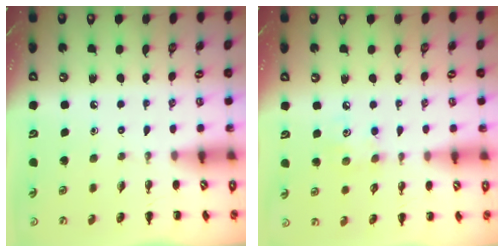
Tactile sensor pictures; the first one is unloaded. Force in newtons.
{"total": 5.0, "press": 4.9, "slide": 0.9}